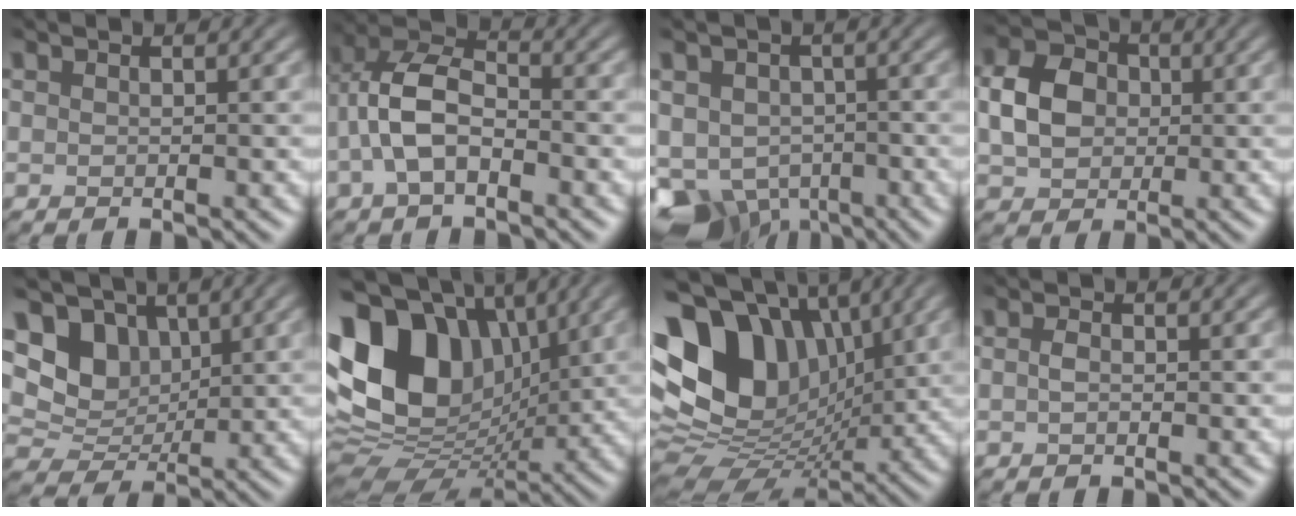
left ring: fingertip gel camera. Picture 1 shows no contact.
{"total": 5.4, "force": [-2.7, 2.7, 3.8], "torque": [-0.074, 0.005, -0.066]}
{"total": 8.3, "force": [-4.9, 5.7, 3.5], "torque": [-0.050, -0.018, -0.083]}
{"total": 4.7, "force": [-1.1, 3.7, 2.6], "torque": [-0.058, 0.000, -0.030]}
{"total": 8.4, "force": [2.2, 6.4, 5.0], "torque": [-0.104, 0.015, 0.021]}
{"total": 15.3, "force": [2.3, 10.5, 10.9], "torque": [-0.234, 0.019, 0.027]}
{"total": 13.0, "force": [2.1, 8.8, 9.4], "torque": [-0.191, 0.009, 0.025]}
{"total": 1.1, "force": [-1.0, 0.3, 0.3], "torque": [-0.008, -0.004, -0.021]}